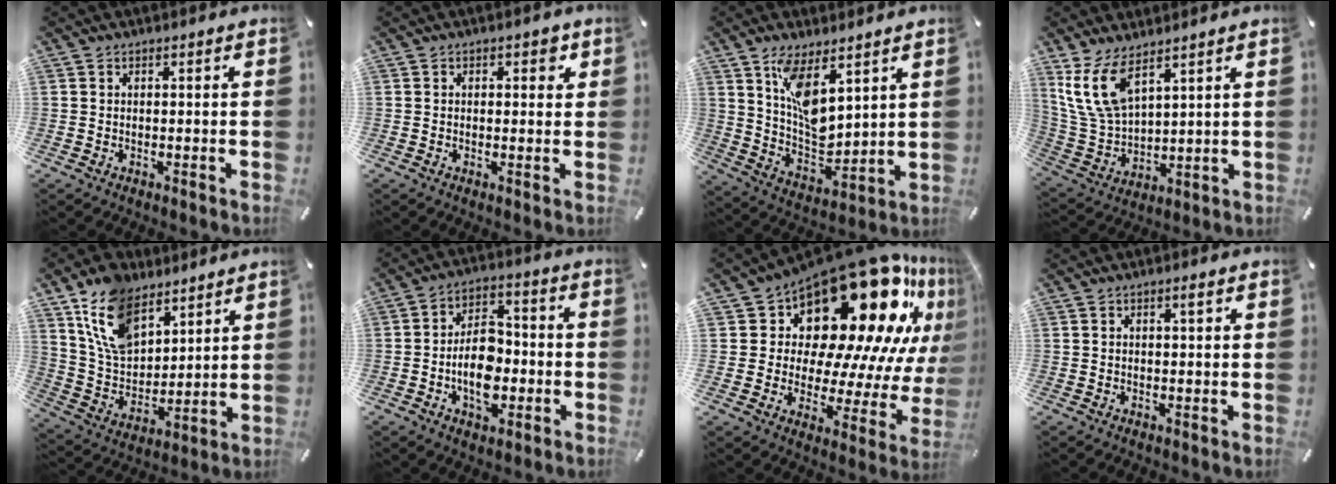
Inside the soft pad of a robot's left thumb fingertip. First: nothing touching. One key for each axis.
{"total": 2.0, "fx": 0.8, "fy": 1.2, "fz": 1.4, "tx": -0.007, "ty": -0.003, "tz": 0.007}
{"total": 11.0, "fx": 6.8, "fy": 5.2, "fz": 6.9, "tx": -0.136, "ty": -0.044, "tz": 0.123}
{"total": 12.1, "fx": 7.6, "fy": 5.8, "fz": 7.4, "tx": -0.187, "ty": -0.029, "tz": 0.142}
{"total": 14.7, "fx": 9.4, "fy": 8.9, "fz": 7.0, "tx": -0.166, "ty": -0.045, "tz": 0.179}
{"total": 11.6, "fx": -2.9, "fy": 7.8, "fz": 8.2, "tx": -0.143, "ty": 0.006, "tz": -0.051}
{"total": 26.5, "fx": 16.8, "fy": 13.2, "fz": 15.7, "tx": -0.191, "ty": -0.163, "tz": 0.295}
{"total": 1.5, "fx": 0.6, "fy": 0.5, "fz": 1.3, "tx": -0.017, "ty": 0.000, "tz": 0.007}